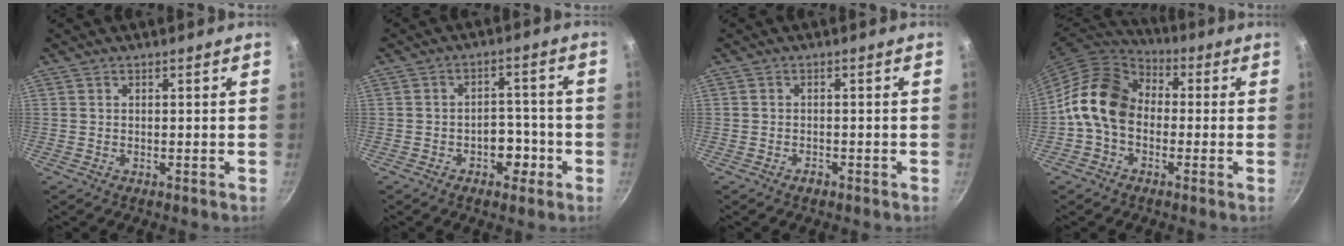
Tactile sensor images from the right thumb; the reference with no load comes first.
{"total": 5.6, "force": [-2.4, 3.9, 3.2], "torque": [-0.011, 0.025, -0.034]}
{"total": 1.3, "force": [-0.9, 0.7, 0.6], "torque": [-0.011, 0.011, -0.015]}
{"total": 13.1, "force": [-0.9, 9.8, 8.6], "torque": [-0.123, 0.034, -0.040]}